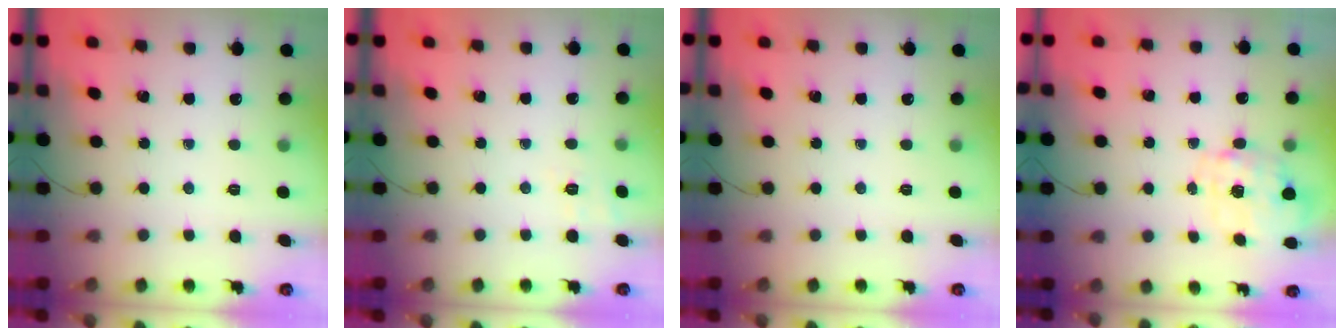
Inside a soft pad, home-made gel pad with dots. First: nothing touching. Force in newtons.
{"total": 2.3, "press": 0.9, "slide": 2.1}
{"total": 0.0}
{"total": 2.8, "press": 2.7, "slide": 0.9}